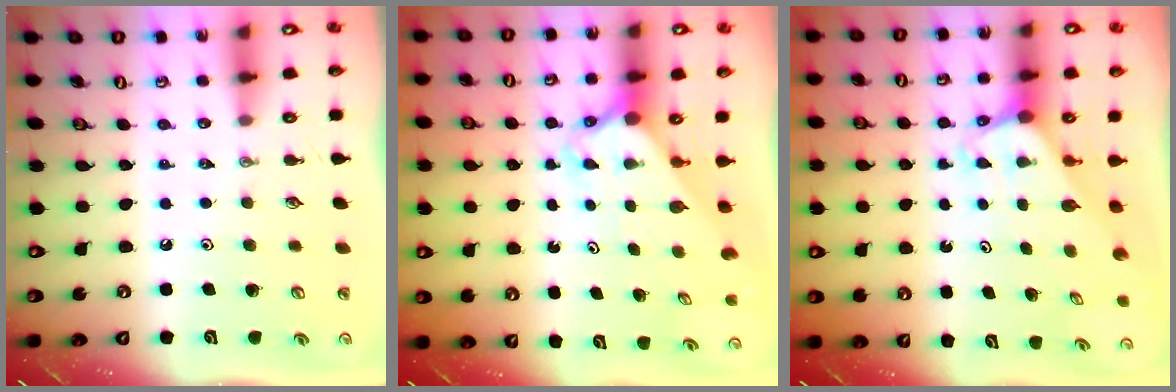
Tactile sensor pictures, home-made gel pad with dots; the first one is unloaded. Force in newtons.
{"total": 2.6, "press": 2.6, "slide": 0.2}
{"total": 1.9, "press": 1.9, "slide": 0.1}